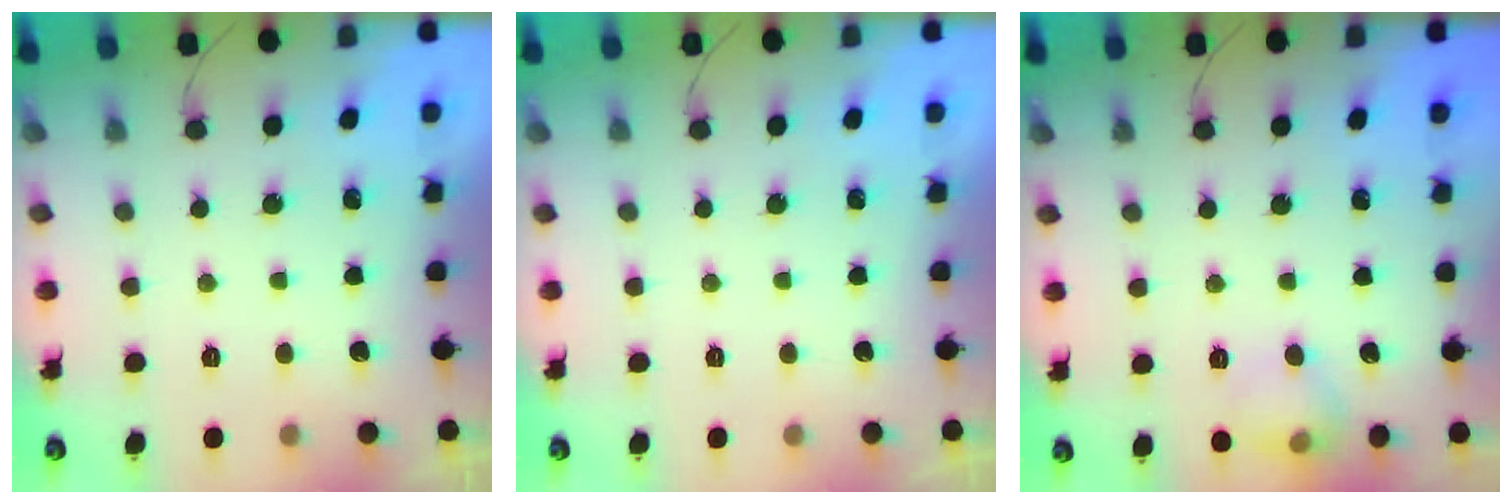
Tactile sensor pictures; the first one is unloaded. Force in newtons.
{"total": 0.0}
{"total": 7.8, "press": 7.7, "slide": 0.8}